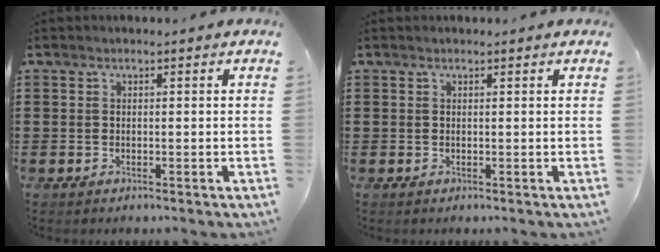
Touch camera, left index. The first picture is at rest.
{"total": 0.0}